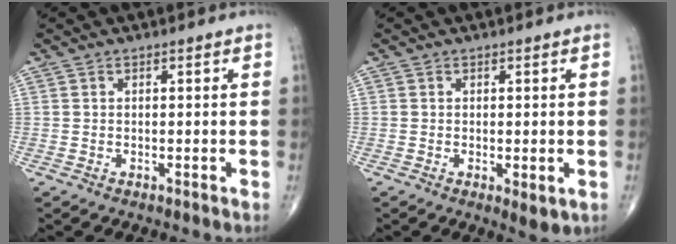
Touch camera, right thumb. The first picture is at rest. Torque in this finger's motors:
{"motor_torque": [-0.25, 0.31, -0.03, 0.00, -0.03]}